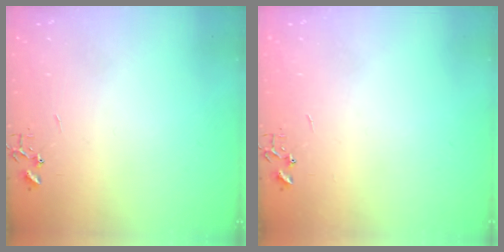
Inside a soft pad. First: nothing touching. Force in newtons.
{"total": 0.0}